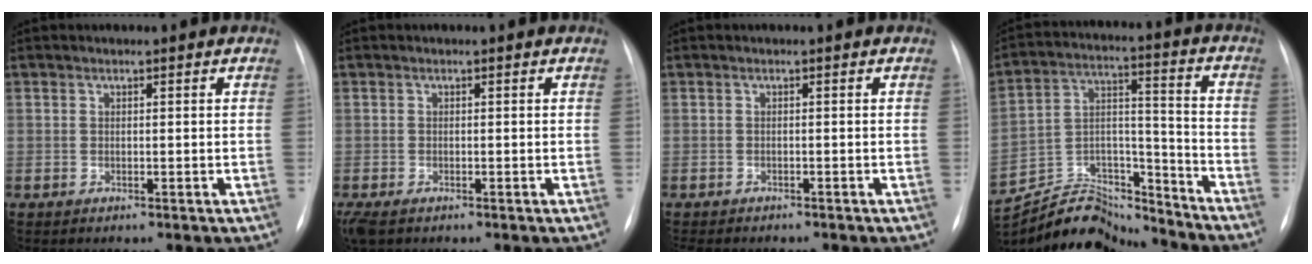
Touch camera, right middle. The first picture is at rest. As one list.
[{"total": 3.4, "force": [-2.2, 1.7, 2.1], "torque": [-0.048, -0.012, -0.036]}, {"total": 6.3, "force": [-5.5, 1.7, 2.6], "torque": [-0.032, -0.004, -0.072]}, {"total": 17.8, "force": [-17.1, 3.9, 3.0], "torque": [-0.066, 0.043, -0.283]}]